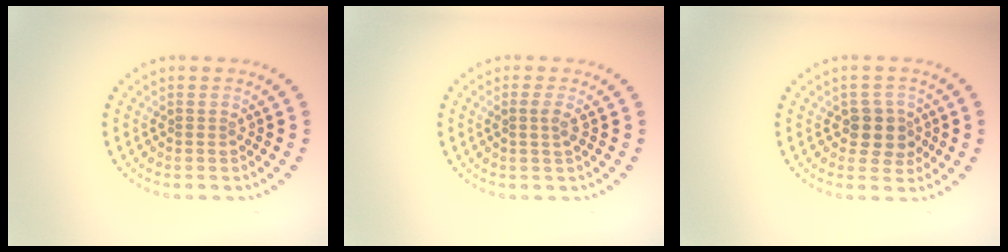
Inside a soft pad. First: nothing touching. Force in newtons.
{"total": 1.0, "press": 0.8, "slide": 0.6}
{"total": 2.7, "press": 2.4, "slide": 1.2}